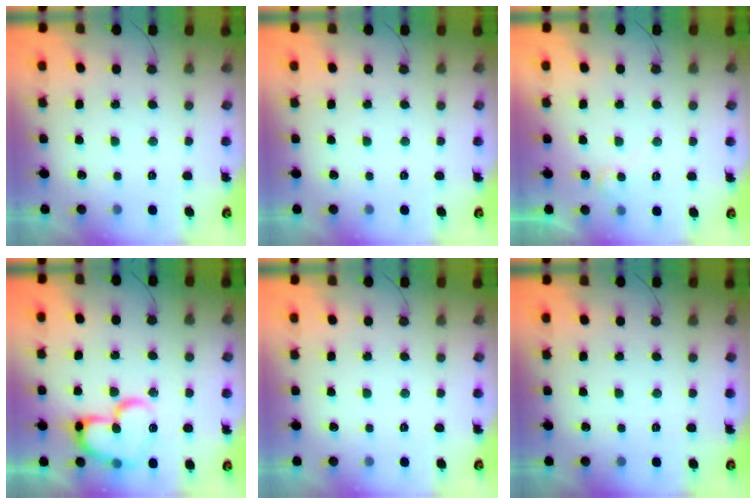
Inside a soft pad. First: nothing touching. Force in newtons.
{"total": 0.0}
{"total": 4.9, "press": 4.8, "slide": 0.5}
{"total": 17.1, "press": 17.0, "slide": 1.8}
{"total": 0.0}
{"total": 0.0}